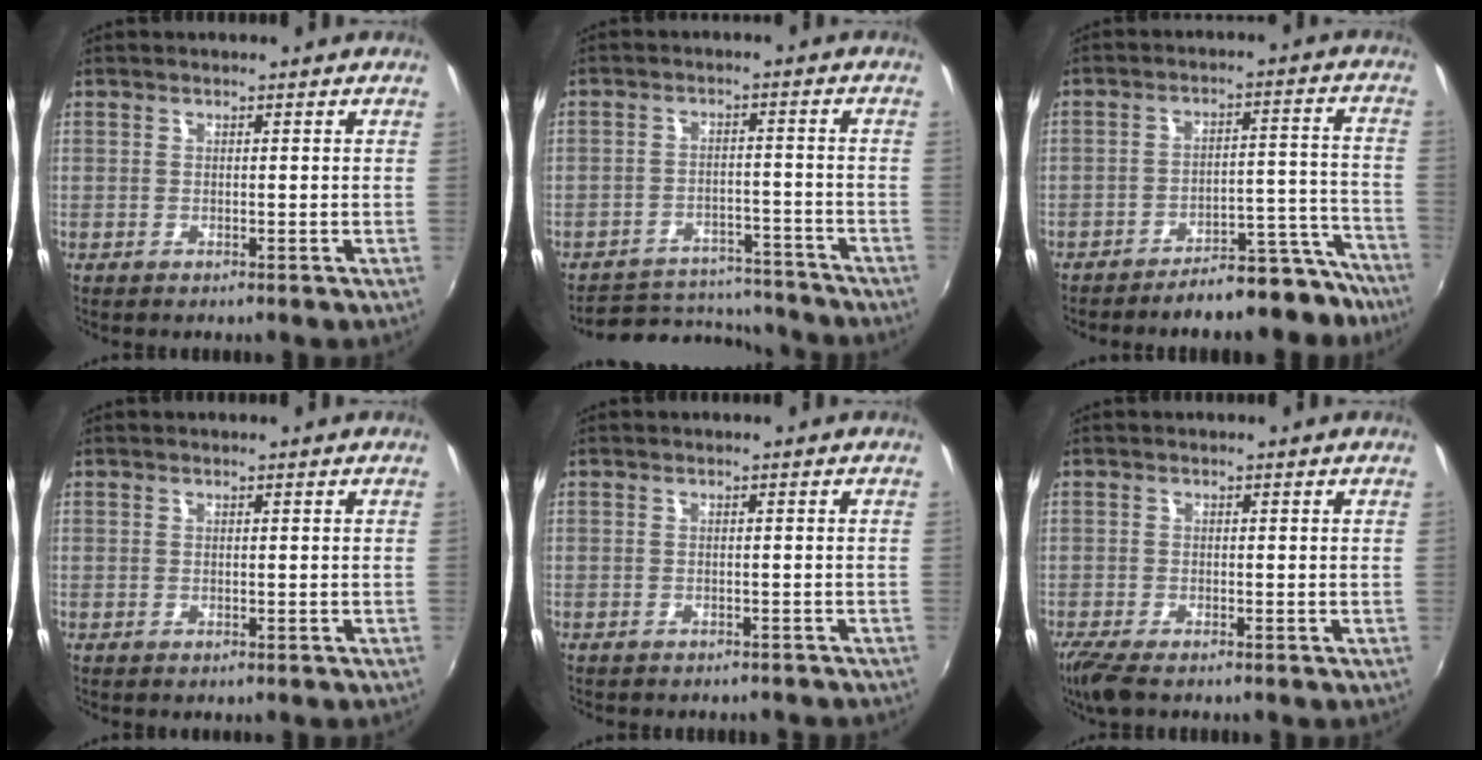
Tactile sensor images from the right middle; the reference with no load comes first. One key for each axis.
{"total": 13.6, "fx": -12.4, "fy": 4.5, "fz": 3.0, "tx": -0.072, "ty": 0.029, "tz": -0.162}
{"total": 14.0, "fx": -13.1, "fy": 3.2, "fz": 3.8, "tx": -0.034, "ty": 0.049, "tz": -0.161}
{"total": 0.0}
{"total": 4.4, "fx": -4.0, "fy": 1.4, "fz": 1.4, "tx": -0.029, "ty": -0.009, "tz": -0.047}
{"total": 4.9, "fx": -3.7, "fy": 1.1, "fz": 3.0, "tx": -0.074, "ty": -0.022, "tz": -0.071}